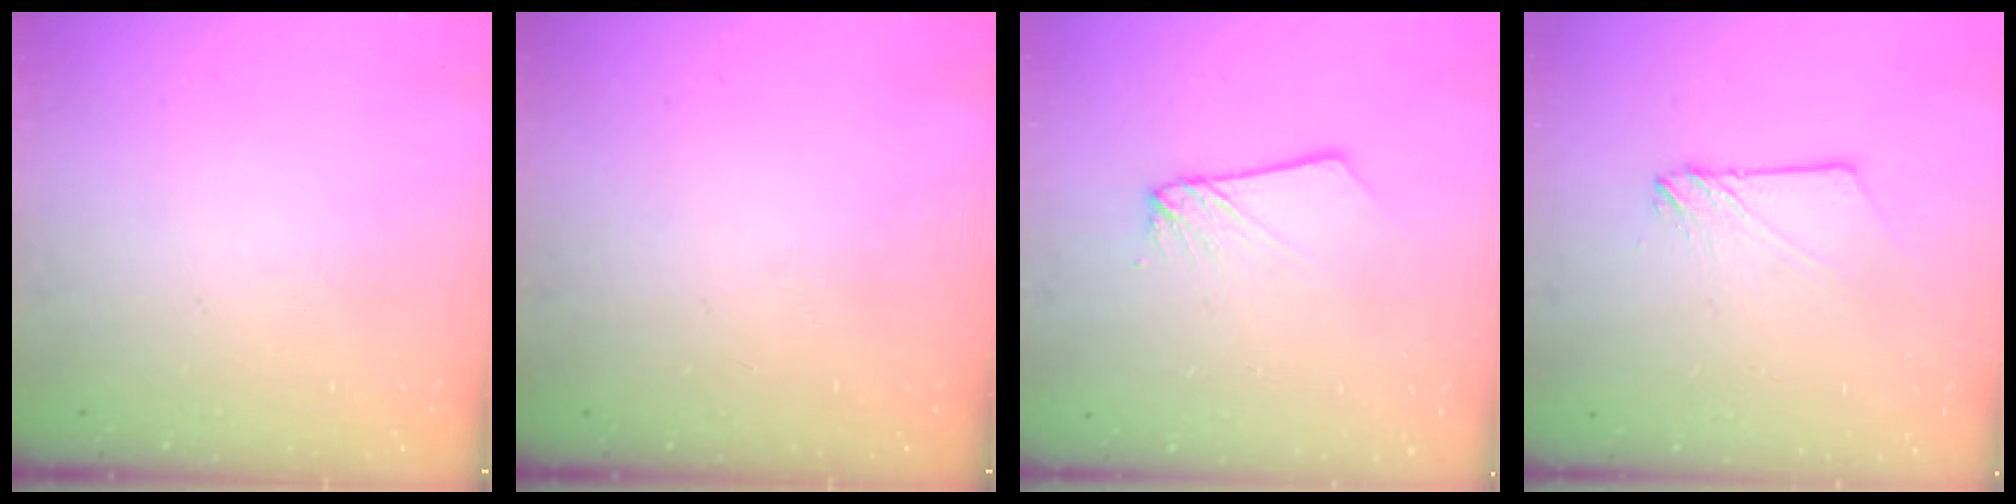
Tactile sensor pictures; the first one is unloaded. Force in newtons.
{"total": 0.0}
{"total": 2.5, "press": 2.5, "slide": 0.1}
{"total": 4.1, "press": 4.1, "slide": 0.4}